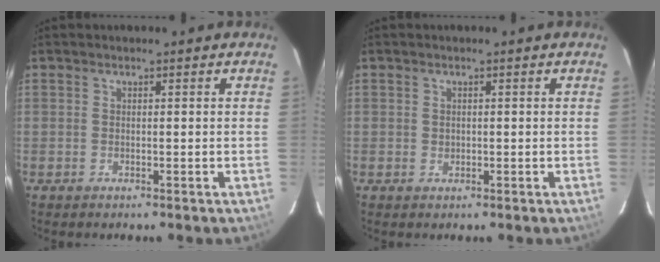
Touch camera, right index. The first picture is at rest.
{"total": 0.9, "force": [-0.1, 0.8, 0.2], "torque": [0.000, -0.001, 0.000]}